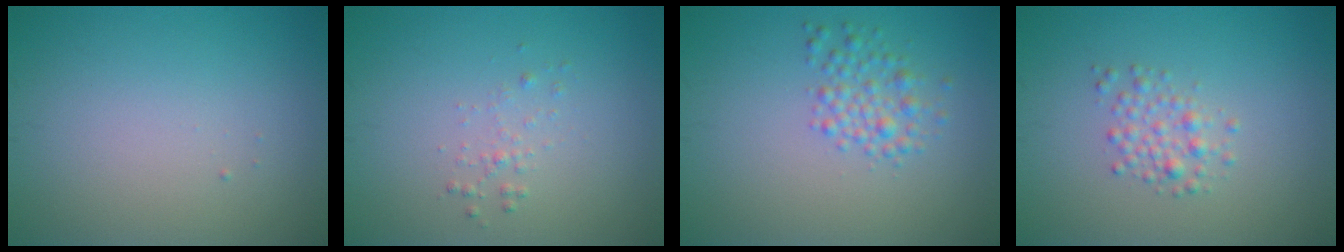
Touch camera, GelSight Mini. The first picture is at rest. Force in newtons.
{"total": 0.9, "press": 0.9, "slide": 0.0}
{"total": 2.3, "press": 2.3, "slide": 0.0}
{"total": 1.9, "press": 1.9, "slide": 0.0}